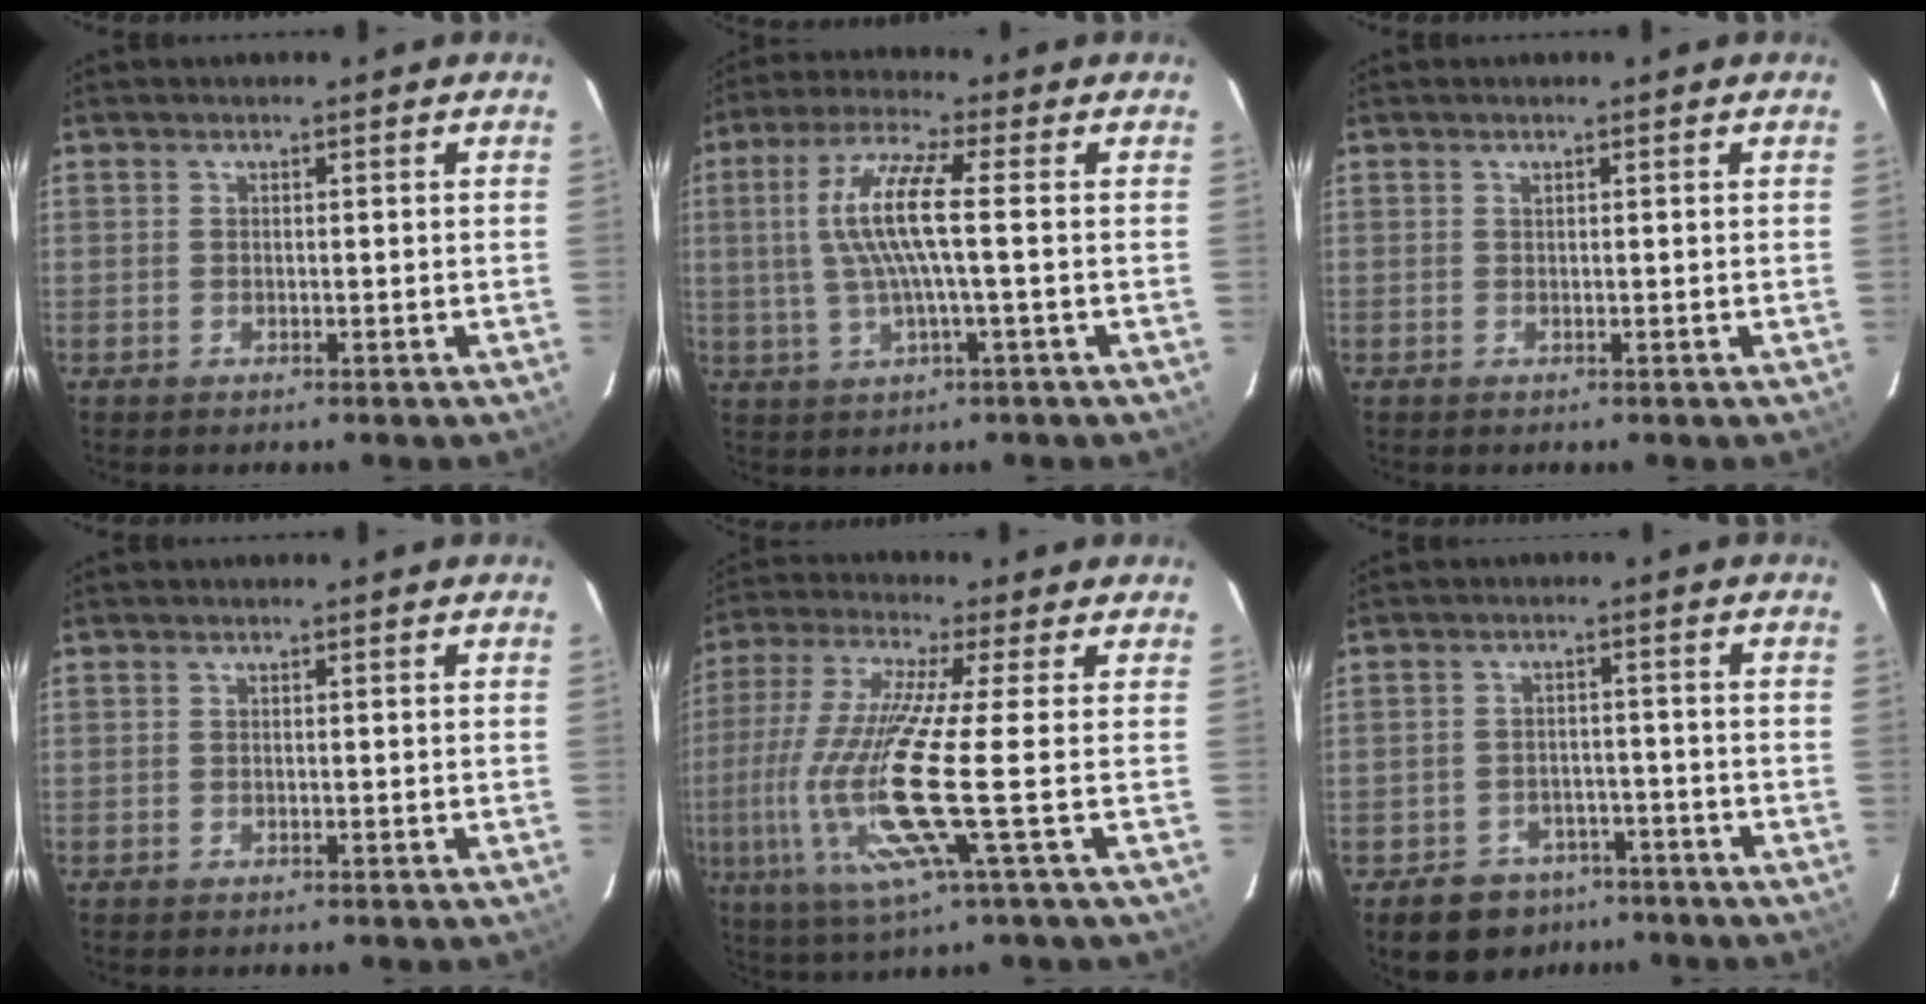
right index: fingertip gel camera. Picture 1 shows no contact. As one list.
[{"total": 9.8, "force": [0.4, 0.6, 9.8], "torque": [-0.192, 0.005, 0.008]}, {"total": 0.0}, {"total": 0.0}, {"total": 16.2, "force": [-3.4, -0.9, 15.8], "torque": [-0.319, -0.026, -0.066]}, {"total": 8.3, "force": [-5.5, 6.0, 1.9], "torque": [-0.049, 0.026, -0.064]}]